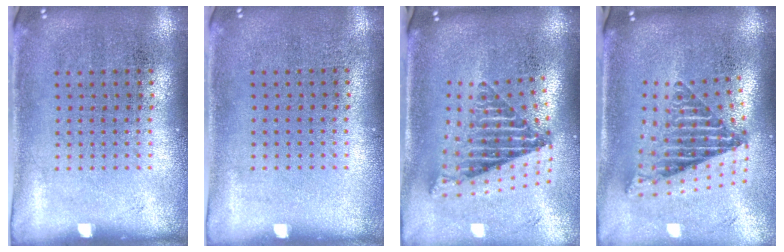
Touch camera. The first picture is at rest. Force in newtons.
{"total": 0.0}
{"total": 2.6, "press": 1.7, "slide": 1.9}
{"total": 2.6, "press": 1.6, "slide": 2.0}